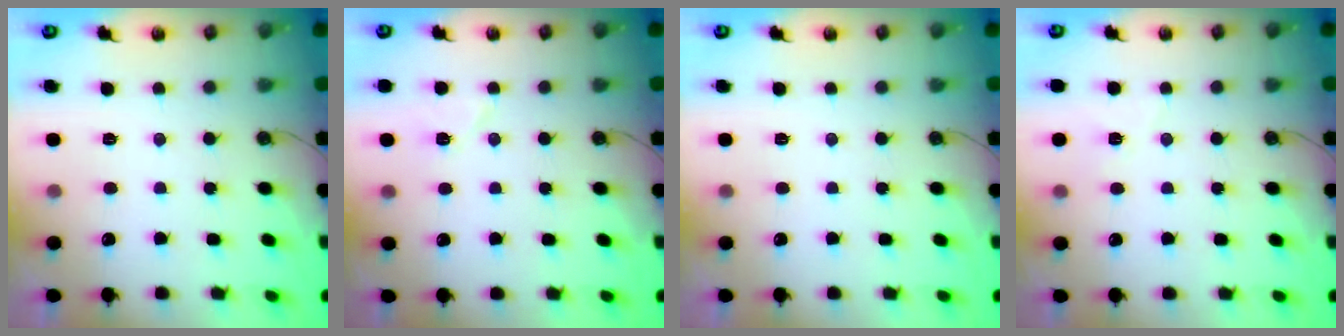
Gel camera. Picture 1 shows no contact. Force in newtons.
{"total": 5.7, "press": 5.6, "slide": 1.4}
{"total": 0.0}
{"total": 6.3, "press": 5.5, "slide": 2.9}